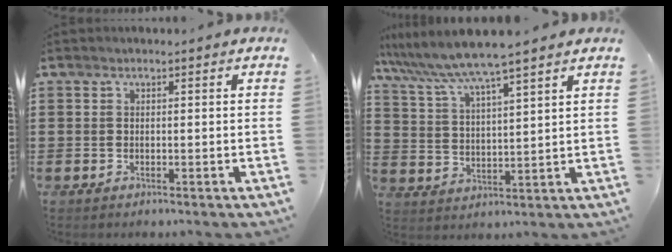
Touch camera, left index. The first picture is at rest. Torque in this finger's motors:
{"motor_torque": [1.52, -0.61, 0.60, 0.21]}